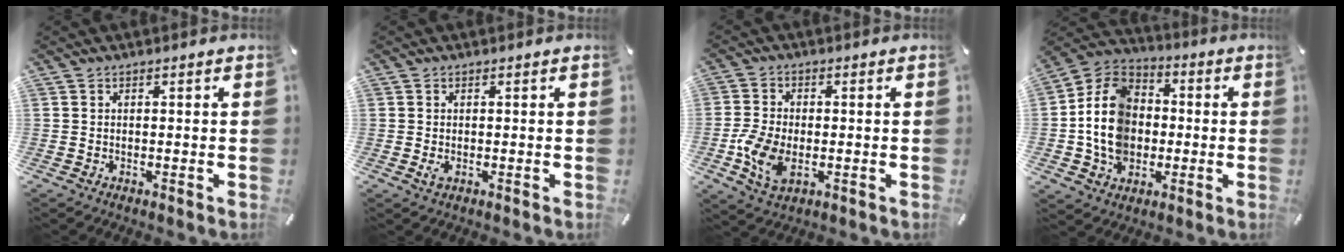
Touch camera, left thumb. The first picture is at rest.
{"total": 1.3, "force": [-0.2, 0.6, 1.2], "torque": [-0.028, -0.002, -0.005]}
{"total": 8.0, "force": [-2.0, 5.0, 5.9], "torque": [-0.135, 0.003, -0.035]}
{"total": 13.7, "force": [-2.0, 11.4, 7.3], "torque": [-0.177, 0.024, -0.036]}